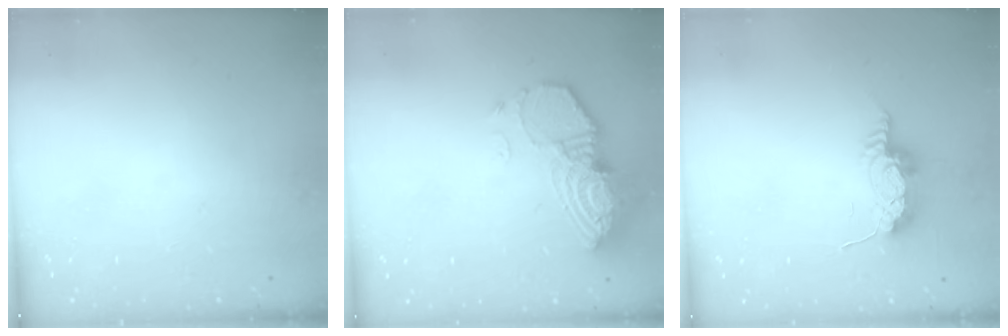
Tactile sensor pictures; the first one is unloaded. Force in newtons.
{"total": 12.9, "press": 12.8, "slide": 0.9}
{"total": 8.8, "press": 8.5, "slide": 2.1}